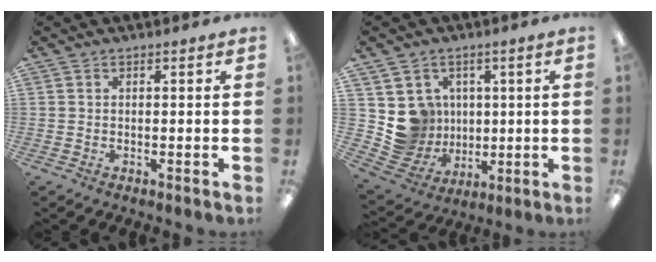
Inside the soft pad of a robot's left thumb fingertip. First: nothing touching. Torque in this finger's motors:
{"motor_torque": [0.76, 0.79, 0.35, -0.40, 0.02]}